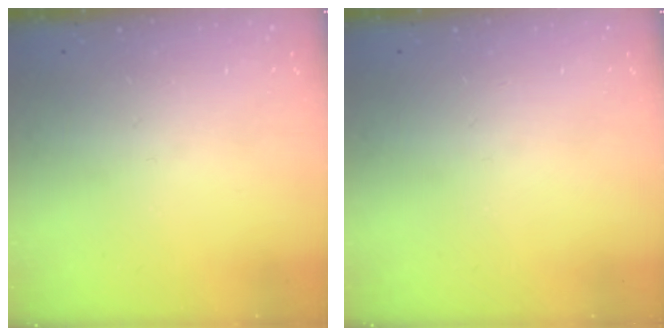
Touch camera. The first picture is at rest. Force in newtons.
{"total": 0.0}